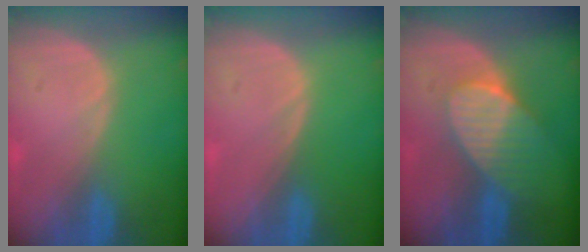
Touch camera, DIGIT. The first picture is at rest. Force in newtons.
{"total": 0.0}
{"total": 7.4, "press": 6.8, "slide": 2.8}